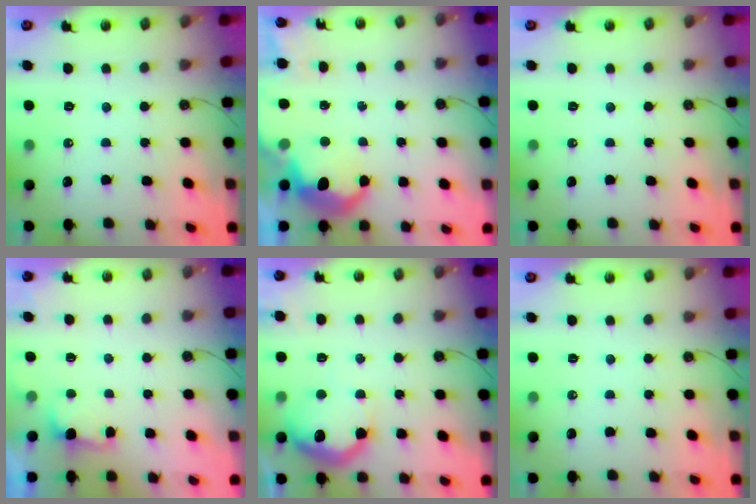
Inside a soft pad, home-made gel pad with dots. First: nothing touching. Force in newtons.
{"total": 8.0, "press": 8.0, "slide": 0.6}
{"total": 0.0}
{"total": 2.6, "press": 2.4, "slide": 0.9}
{"total": 14.9, "press": 14.9, "slide": 1.0}
{"total": 0.0}